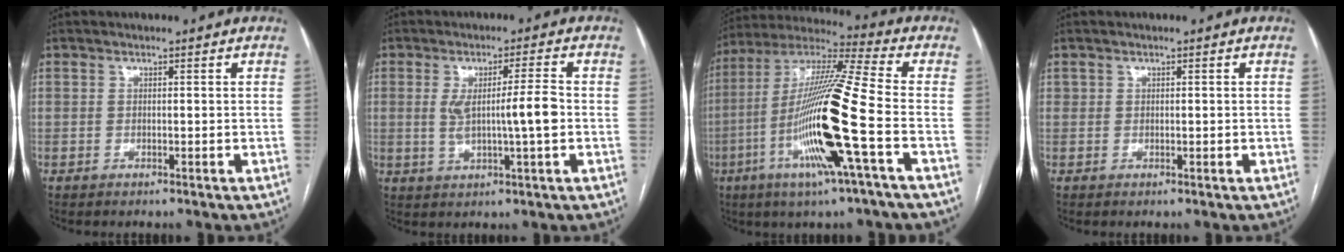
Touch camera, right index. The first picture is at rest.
{"total": 6.9, "force": [-0.1, 0.2, 6.9], "torque": [-0.120, 0.002, 0.003]}
{"total": 19.4, "force": [-5.6, -0.5, 18.6], "torque": [-0.382, -0.018, -0.117]}
{"total": 0.6, "force": [0.0, 0.4, 0.5], "torque": [-0.014, 0.006, 0.005]}